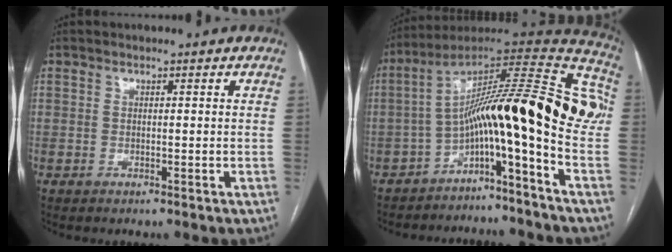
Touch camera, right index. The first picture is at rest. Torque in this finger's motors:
{"motor_torque": [2.14, 0.00, 1.05, 0.21]}